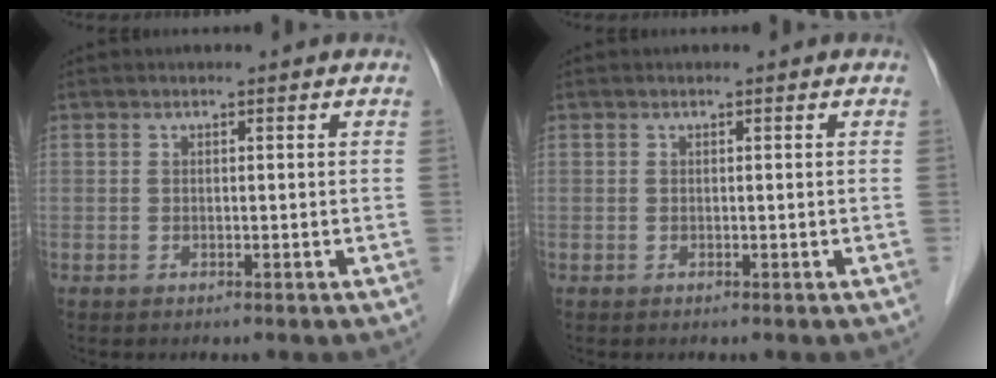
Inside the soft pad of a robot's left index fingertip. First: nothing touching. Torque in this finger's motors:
{"motor_torque": [-0.01, 0.01, 0.00, 0.00]}